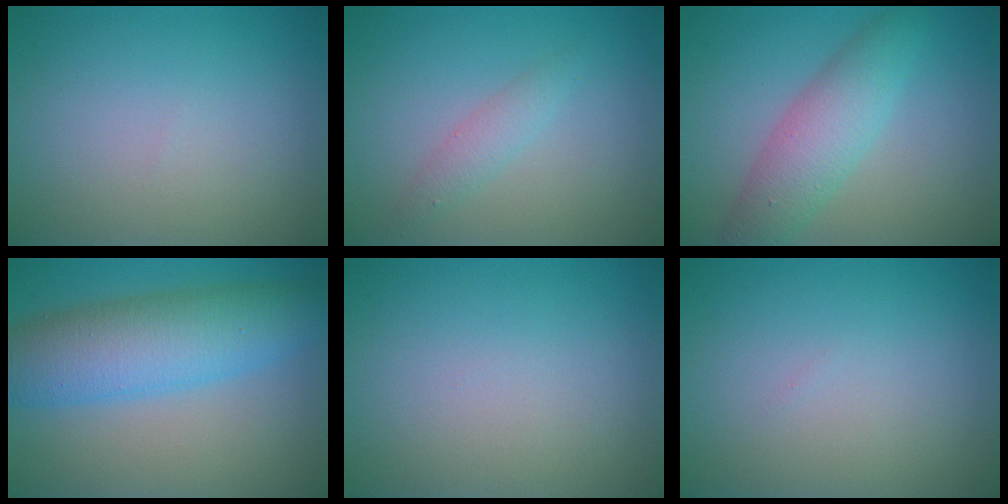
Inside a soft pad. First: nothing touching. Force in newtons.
{"total": 1.6, "press": 1.6, "slide": 0.1}
{"total": 4.7, "press": 4.7, "slide": 0.1}
{"total": 8.1, "press": 8.1, "slide": 0.1}
{"total": 0.0}
{"total": 0.0}